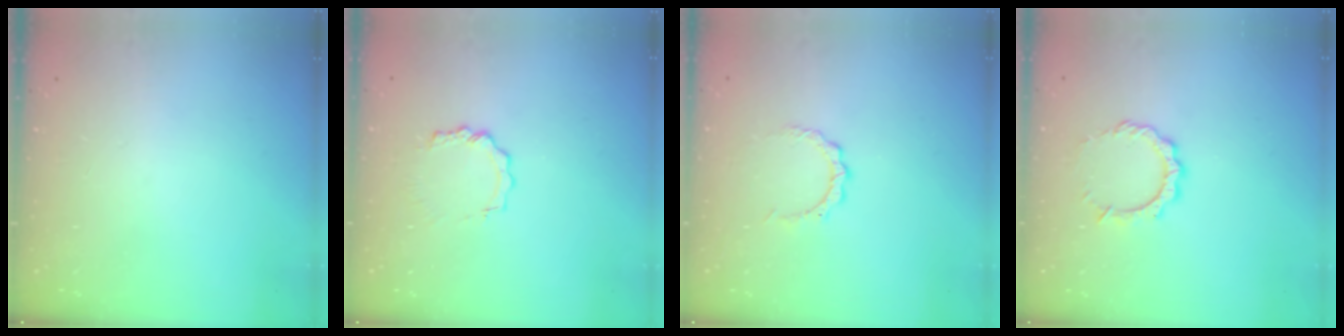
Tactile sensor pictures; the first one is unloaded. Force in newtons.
{"total": 5.7, "press": 5.7, "slide": 0.4}
{"total": 3.8, "press": 3.7, "slide": 0.3}
{"total": 6.9, "press": 6.9, "slide": 0.5}